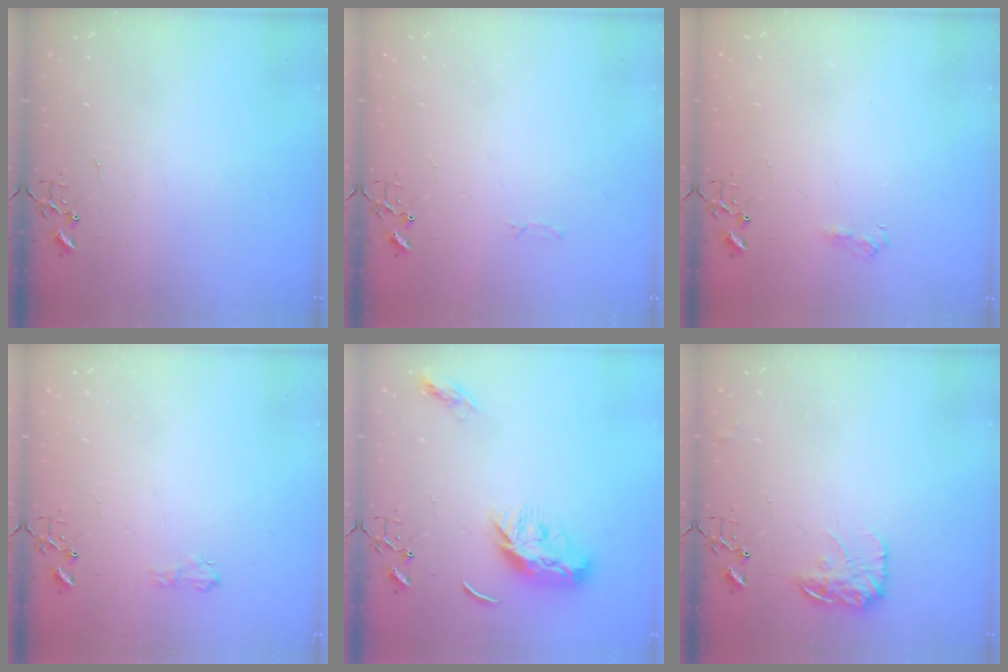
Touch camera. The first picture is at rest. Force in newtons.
{"total": 2.8, "press": 2.8, "slide": 0.4}
{"total": 7.3, "press": 7.2, "slide": 0.8}
{"total": 6.3, "press": 6.3, "slide": 0.8}
{"total": 11.0, "press": 11.0, "slide": 0.1}
{"total": 13.2, "press": 13.2, "slide": 0.6}